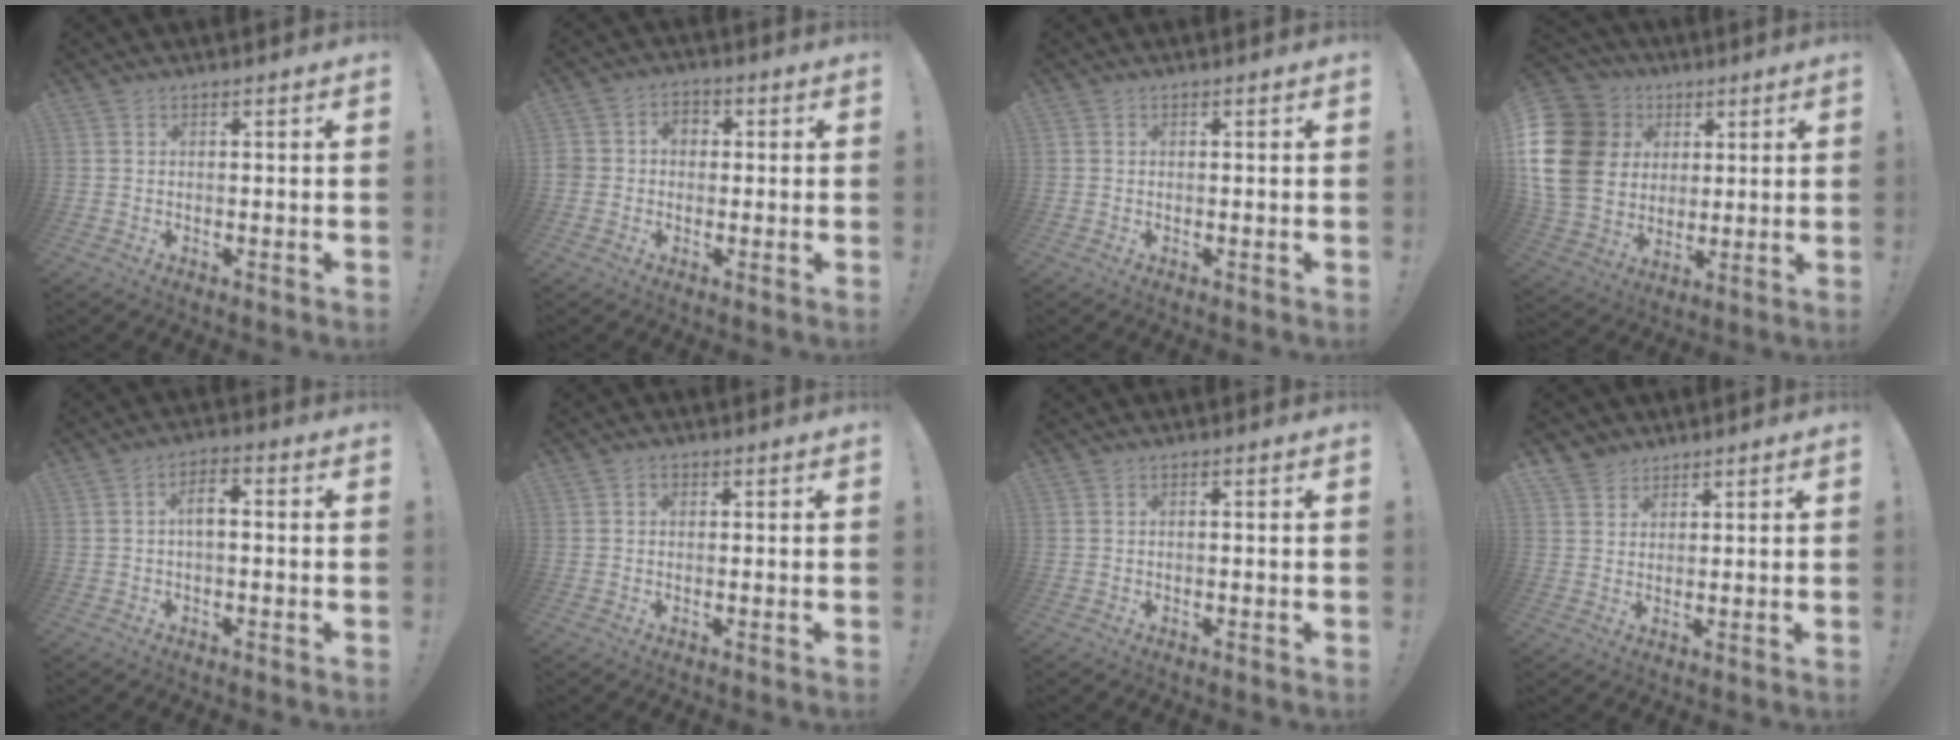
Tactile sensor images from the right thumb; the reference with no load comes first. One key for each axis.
{"total": 4.9, "fx": -0.3, "fy": 4.5, "fz": 2.1, "tx": -0.032, "ty": 0.010, "tz": -0.006}
{"total": 0.0}
{"total": 20.1, "fx": 4.3, "fy": 16.4, "fz": 10.8, "tx": -0.203, "ty": -0.014, "tz": 0.099}
{"total": 4.8, "fx": -0.2, "fy": 2.1, "fz": 4.3, "tx": -0.076, "ty": 0.011, "tz": -0.006}
{"total": 1.3, "fx": 0.0, "fy": 1.1, "fz": 0.7, "tx": -0.011, "ty": 0.004, "tz": -0.001}
{"total": 0.6, "fx": -0.4, "fy": 0.0, "fz": 0.4, "tx": -0.012, "ty": 0.001, "tz": -0.007}
{"total": 3.7, "fx": 3.1, "fy": 1.9, "fz": 0.2, "tx": -0.002, "ty": -0.019, "tz": 0.059}